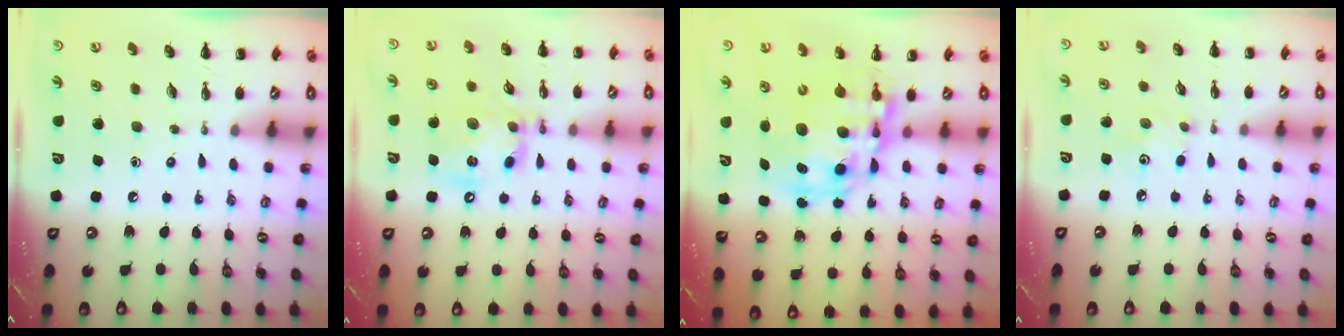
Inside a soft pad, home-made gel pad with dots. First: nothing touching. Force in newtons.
{"total": 14.7, "press": 14.5, "slide": 2.6}
{"total": 14.3, "press": 14.0, "slide": 3.2}
{"total": 3.5, "press": 3.4, "slide": 0.9}